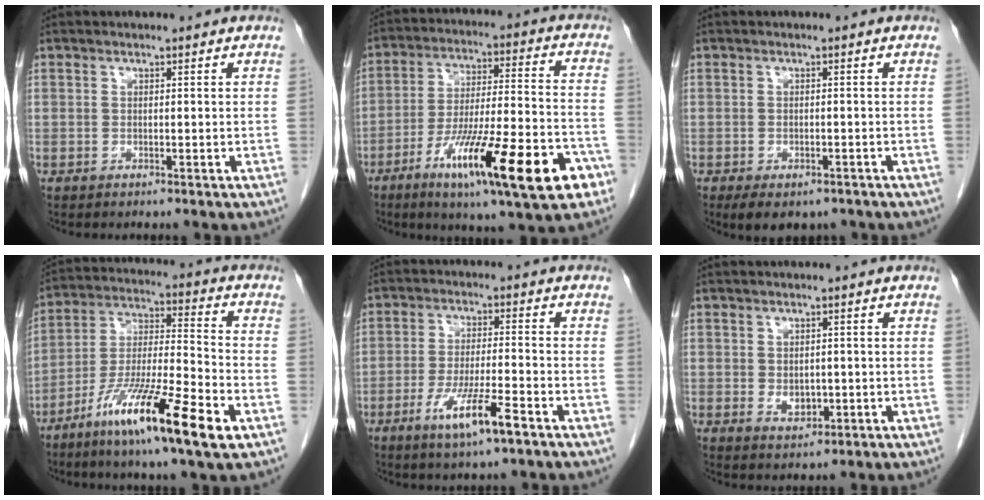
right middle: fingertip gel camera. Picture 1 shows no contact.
{"total": 20.6, "force": [-10.2, 2.5, 17.7], "torque": [-0.261, -0.017, -0.158]}
{"total": 6.1, "force": [-4.4, 3.0, 2.9], "torque": [-0.038, -0.004, -0.061]}
{"total": 16.4, "force": [-8.7, 1.0, 13.9], "torque": [-0.265, -0.033, -0.156]}
{"total": 7.9, "force": [-4.3, 0.4, 6.6], "torque": [-0.126, -0.013, -0.075]}
{"total": 2.1, "force": [-0.1, 1.6, 1.4], "torque": [-0.021, -0.001, 0.004]}